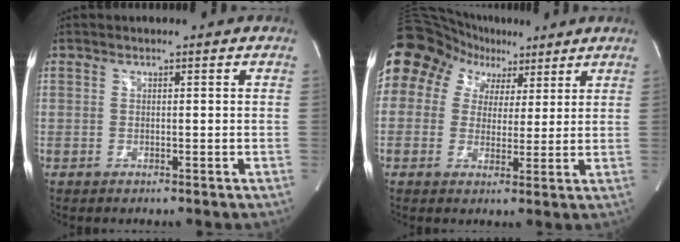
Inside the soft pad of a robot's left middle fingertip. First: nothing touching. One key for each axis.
{"total": 12.9, "fx": 6.9, "fy": 10.2, "fz": 3.8, "tx": -0.067, "ty": 0.064, "tz": 0.117}